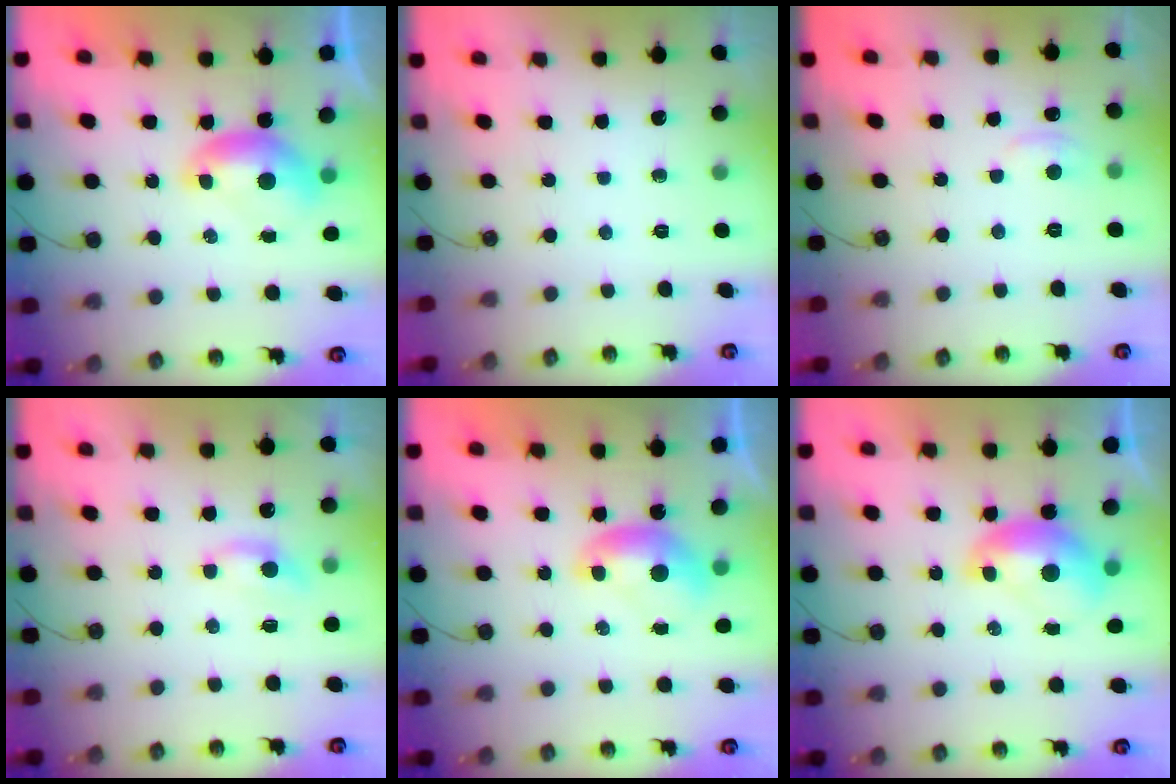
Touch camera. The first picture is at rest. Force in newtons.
{"total": 0.0}
{"total": 2.3, "press": 2.3, "slide": 0.6}
{"total": 0.6, "press": 0.3, "slide": 0.5}
{"total": 0.0}
{"total": 1.6, "press": 1.6, "slide": 0.2}